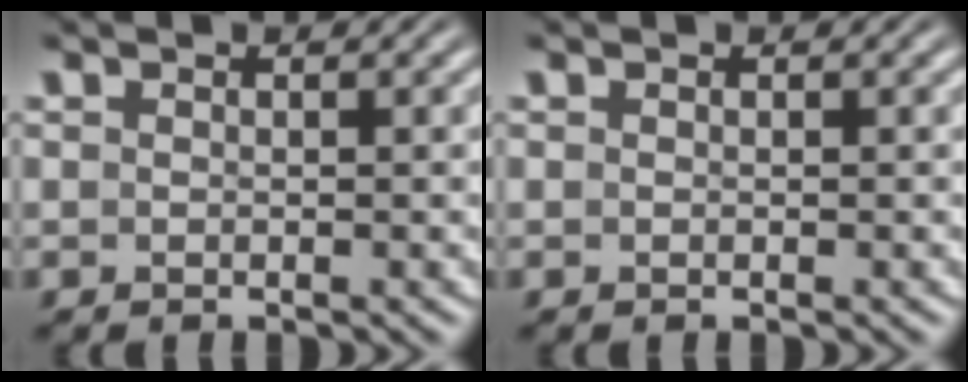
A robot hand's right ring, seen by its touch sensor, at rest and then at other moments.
{"total": 0.0}